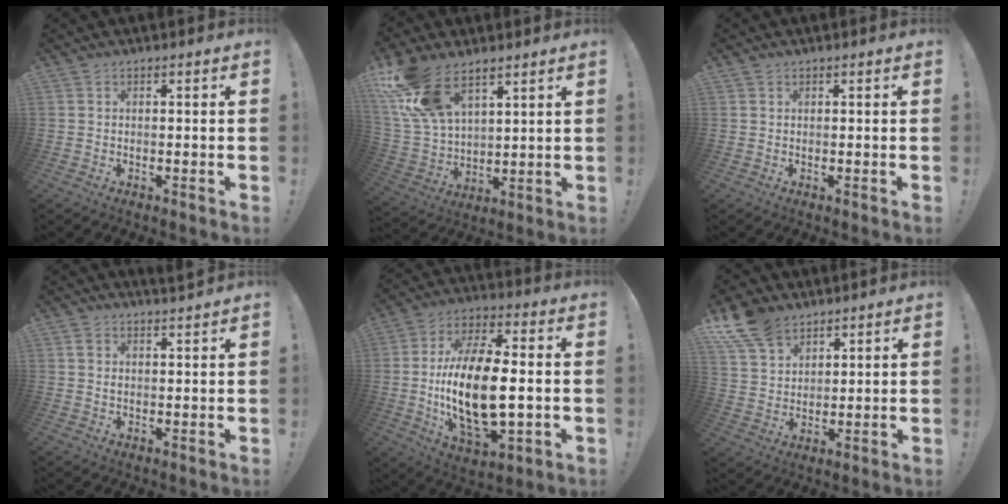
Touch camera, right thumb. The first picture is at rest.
{"total": 16.1, "force": [10.4, 8.2, 9.1], "torque": [-0.191, -0.057, 0.198]}
{"total": 0.5, "force": [0.4, 0.4, 0.0], "torque": [-0.001, 0.000, 0.008]}
{"total": 2.3, "force": [2.1, 0.5, 0.6], "torque": [-0.001, -0.016, 0.037]}
{"total": 21.9, "force": [-1.7, 10.6, 19.1], "torque": [-0.379, 0.005, -0.027]}
{"total": 11.5, "force": [8.5, 6.6, 4.0], "torque": [-0.088, -0.048, 0.168]}